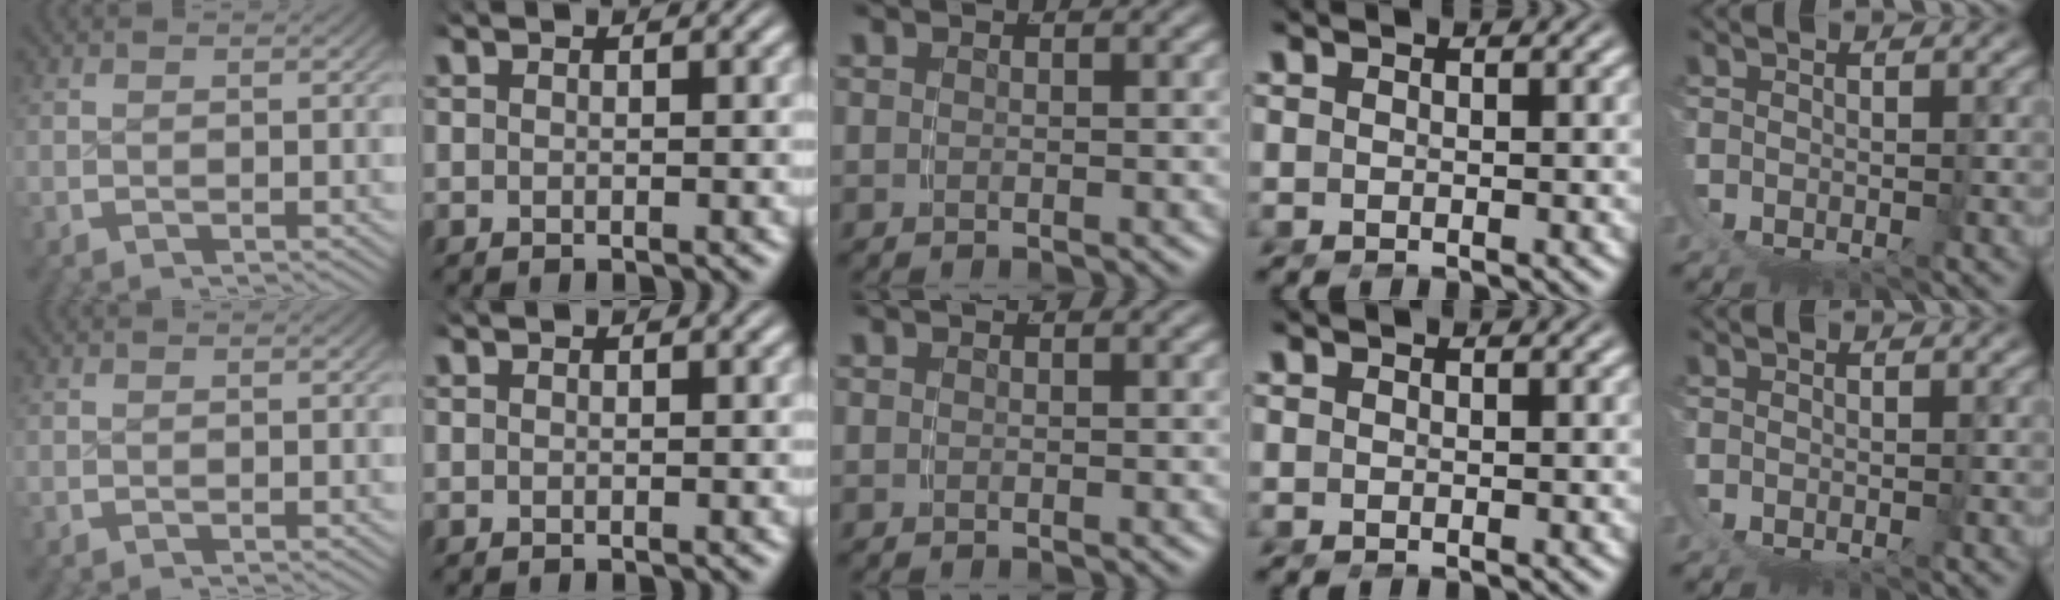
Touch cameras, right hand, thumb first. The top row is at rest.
{}